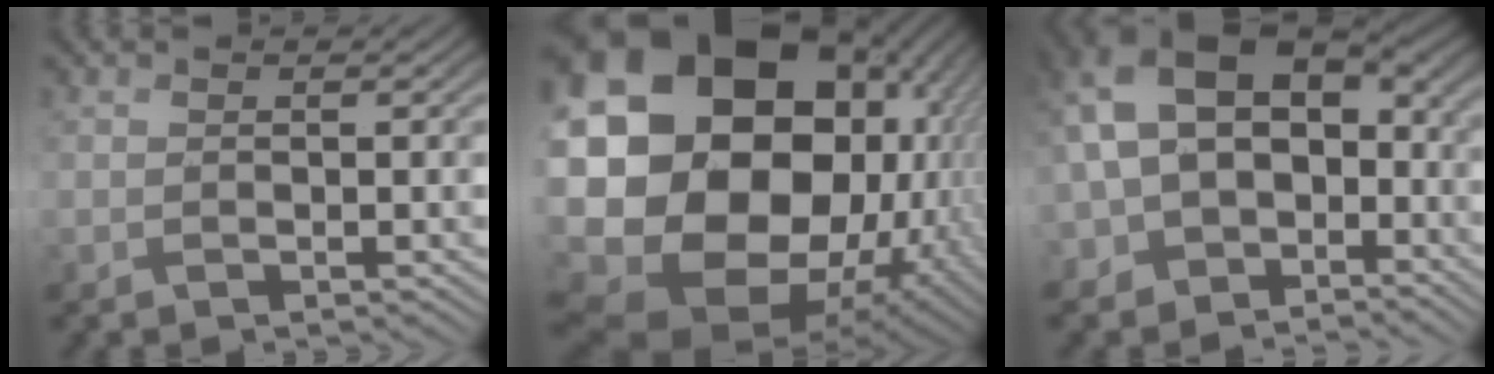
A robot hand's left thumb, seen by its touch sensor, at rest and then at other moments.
{"total": 25.1, "force": [0.5, 20.5, 14.5], "torque": [-0.331, -0.032, -0.004]}
{"total": 14.6, "force": [-1.8, 10.4, 10.0], "torque": [-0.213, -0.028, -0.016]}